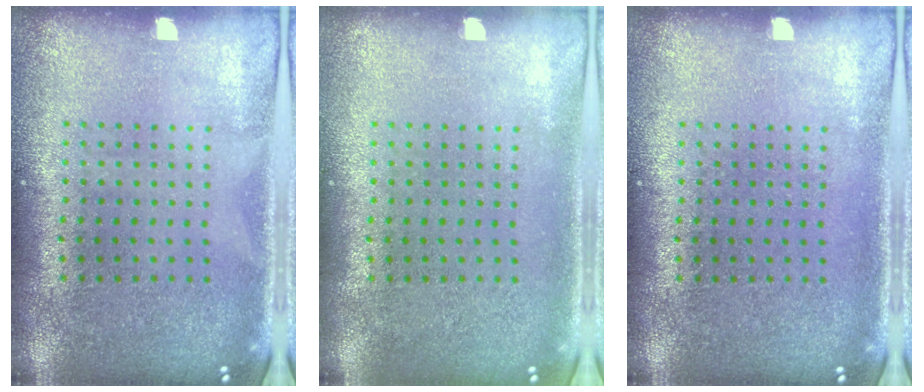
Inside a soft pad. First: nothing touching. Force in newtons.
{"total": 0.0}
{"total": 0.0}